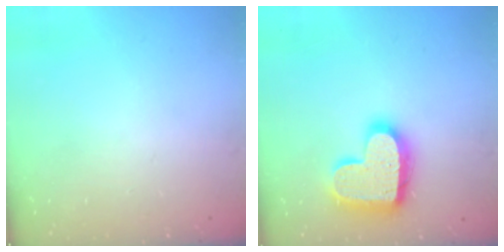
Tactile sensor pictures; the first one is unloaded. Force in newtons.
{"total": 19.3, "press": 19.3, "slide": 1.3}